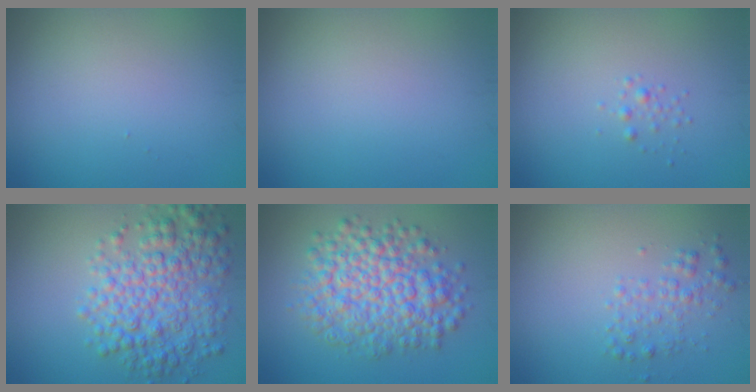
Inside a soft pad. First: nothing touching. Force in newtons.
{"total": 0.0}
{"total": 0.7, "press": 0.7, "slide": 0.0}
{"total": 6.8, "press": 6.8, "slide": 0.2}
{"total": 7.7, "press": 7.7, "slide": 0.1}
{"total": 1.9, "press": 1.9, "slide": 0.1}